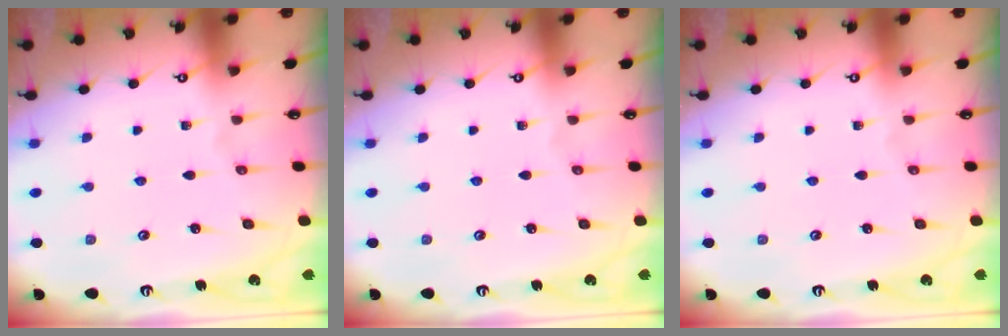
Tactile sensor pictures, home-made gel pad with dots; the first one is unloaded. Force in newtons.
{"total": 0.0}
{"total": 0.0}